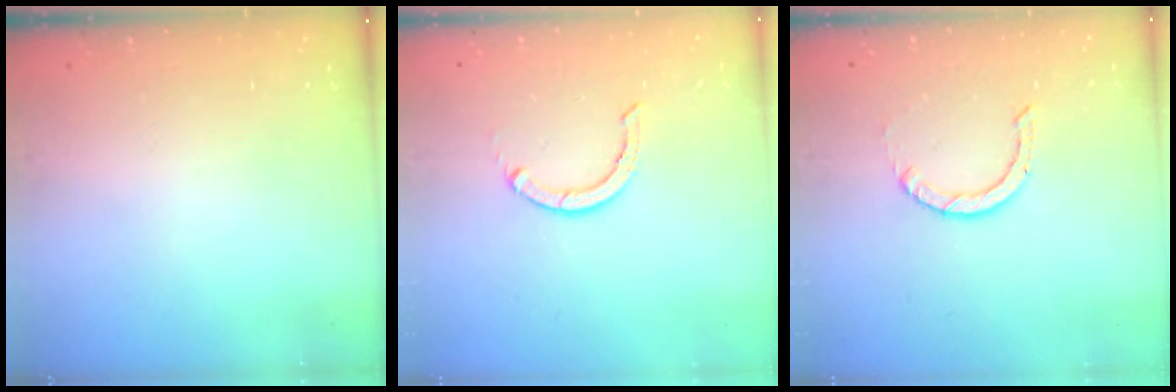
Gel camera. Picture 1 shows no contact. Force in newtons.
{"total": 2.9, "press": 2.9, "slide": 0.1}
{"total": 0.9, "press": 0.9, "slide": 0.1}